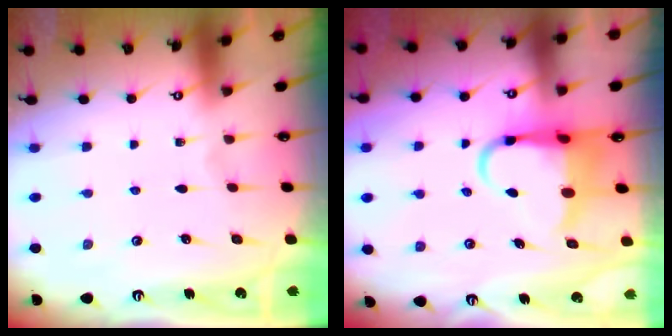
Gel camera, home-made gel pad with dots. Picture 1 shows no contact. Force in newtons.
{"total": 7.6, "press": 7.5, "slide": 1.3}